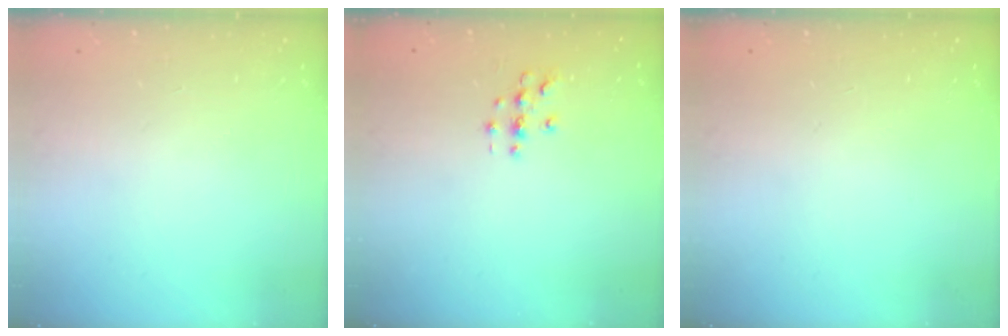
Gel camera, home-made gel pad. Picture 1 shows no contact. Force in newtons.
{"total": 2.9, "press": 2.9, "slide": 0.3}
{"total": 0.0}